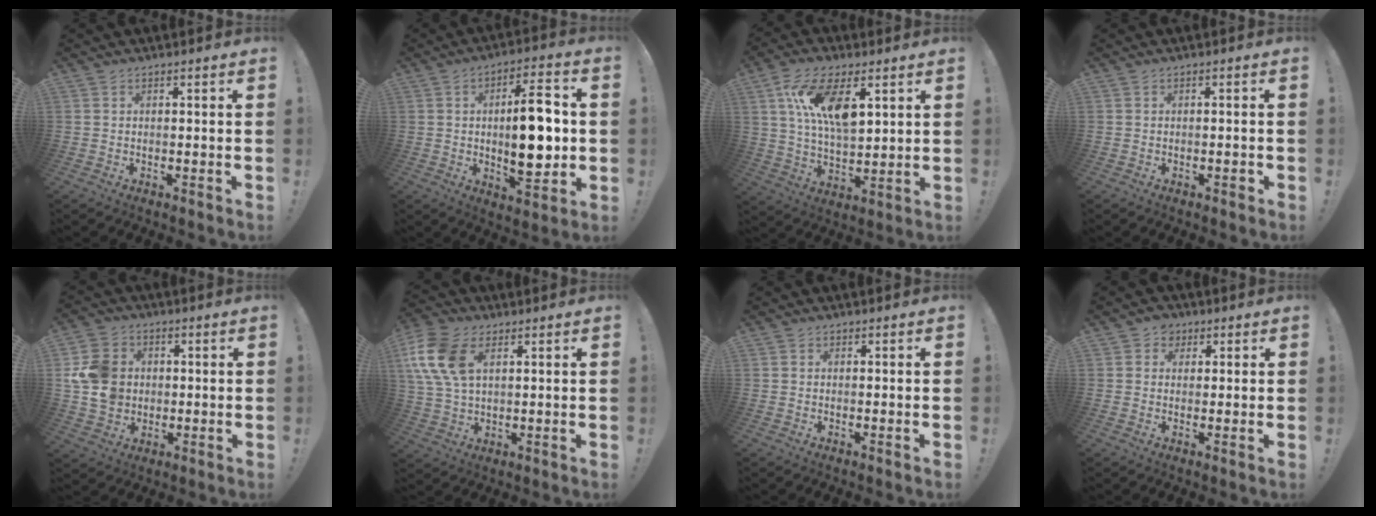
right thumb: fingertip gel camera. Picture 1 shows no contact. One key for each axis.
{"total": 16.0, "fx": 0.3, "fy": 6.5, "fz": 14.6, "tx": -0.229, "ty": -0.004, "tz": -0.005}
{"total": 14.9, "fx": 6.3, "fy": 7.0, "fz": 11.5, "tx": -0.214, "ty": -0.006, "tz": 0.114}
{"total": 1.2, "fx": -0.7, "fy": 0.3, "fz": 0.9, "tx": -0.013, "ty": 0.003, "tz": -0.011}
{"total": 12.6, "fx": 1.3, "fy": 11.0, "fz": 6.0, "tx": -0.104, "ty": 0.003, "tz": 0.031}
{"total": 15.4, "fx": 5.1, "fy": 10.0, "fz": 10.6, "tx": -0.222, "ty": -0.012, "tz": 0.094}
{"total": 0.0}
{"total": 3.7, "fx": 1.1, "fy": 3.5, "fz": 0.8, "tx": -0.009, "ty": 0.001, "tz": 0.020}